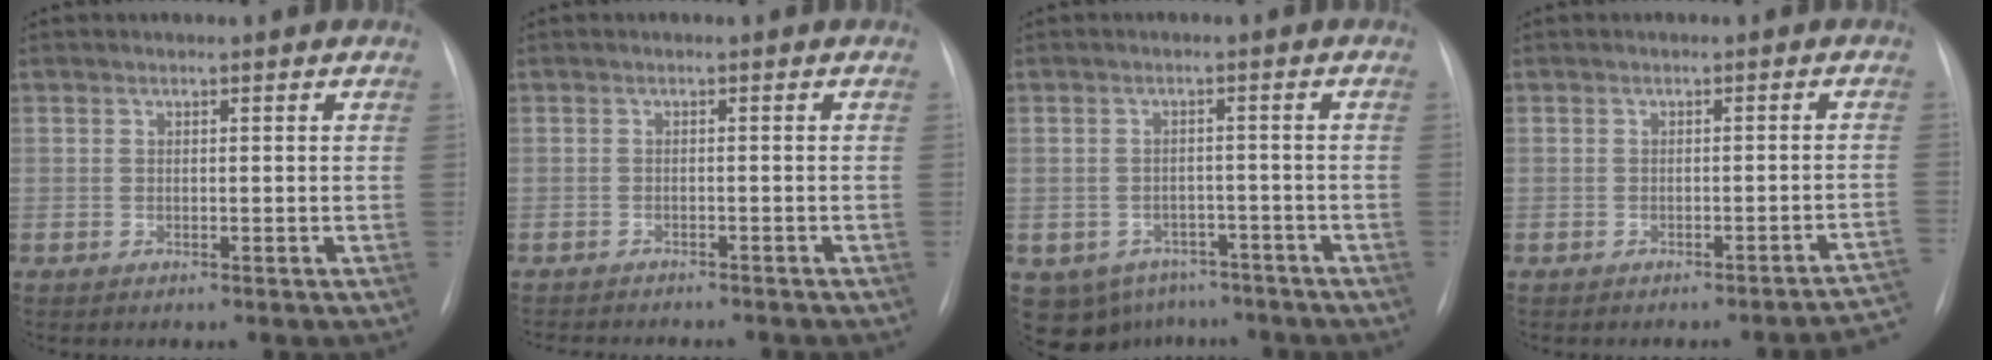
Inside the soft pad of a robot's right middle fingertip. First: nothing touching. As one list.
[{"total": 8.8, "force": [-8.0, 2.0, 3.2], "torque": [-0.040, -0.004, -0.098]}, {"total": 9.3, "force": [-6.2, 6.6, 1.9], "torque": [-0.035, 0.012, -0.074]}, {"total": 5.4, "force": [-4.9, -0.2, 2.2], "torque": [-0.003, 0.016, -0.053]}]